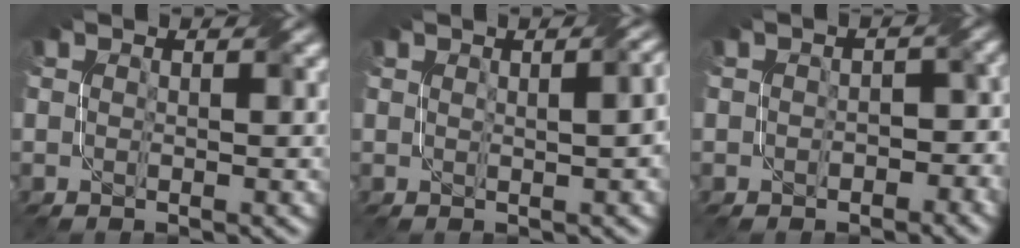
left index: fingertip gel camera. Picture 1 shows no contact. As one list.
[{"total": 4.0, "force": [0.5, 1.9, 3.5], "torque": [-0.013, 0.016, 0.019]}, {"total": 3.1, "force": [-1.3, 2.2, 1.8], "torque": [-0.003, 0.002, -0.010]}]